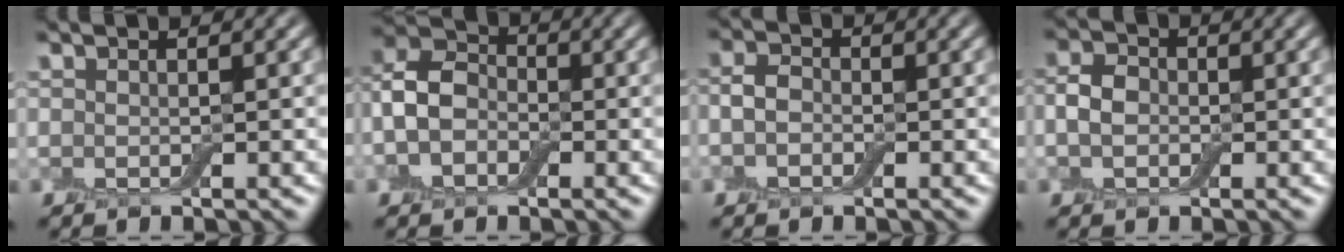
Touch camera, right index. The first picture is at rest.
{"total": 5.1, "force": [-1.0, 3.9, 3.2], "torque": [-0.066, 0.013, -0.032]}
{"total": 1.9, "force": [-0.4, 1.5, 1.1], "torque": [-0.022, 0.004, -0.016]}
{"total": 2.4, "force": [-0.3, 2.0, 1.4], "torque": [-0.030, 0.004, -0.014]}